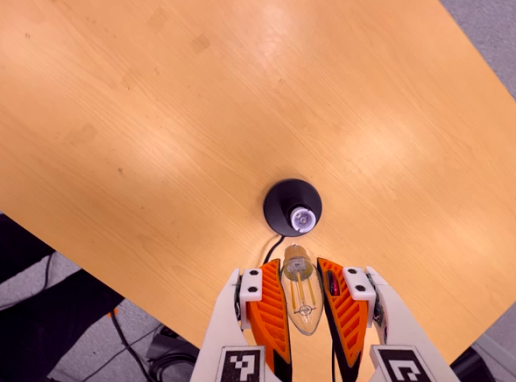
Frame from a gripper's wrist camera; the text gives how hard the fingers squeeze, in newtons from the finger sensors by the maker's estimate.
{"total": 19.2, "left": 20.5, "right": 17.9}